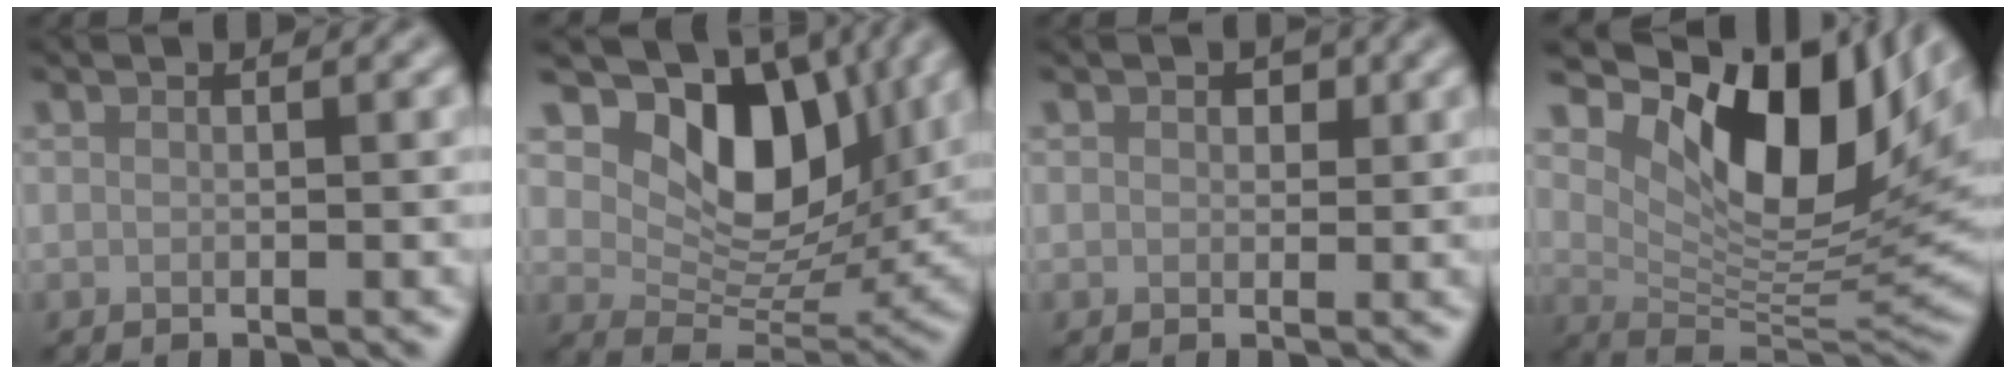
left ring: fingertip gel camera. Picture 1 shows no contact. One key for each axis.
{"total": 10.7, "fx": 4.4, "fy": 6.7, "fz": 7.1, "tx": -0.112, "ty": -0.014, "tz": 0.079}
{"total": 1.3, "fx": 0.6, "fy": 1.0, "fz": 0.6, "tx": -0.007, "ty": -0.001, "tz": 0.007}
{"total": 13.0, "fx": 5.5, "fy": 6.2, "fz": 10.0, "tx": -0.165, "ty": -0.010, "tz": 0.108}